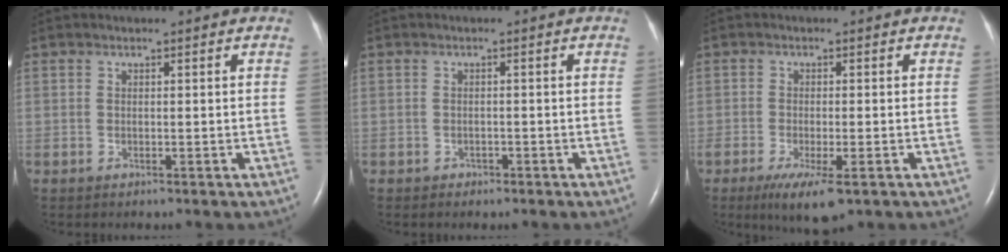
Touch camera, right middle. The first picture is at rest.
{"total": 0.8, "force": [-0.6, 0.6, 0.1], "torque": [-0.004, 0.003, -0.010]}
{"total": 6.3, "force": [-3.5, 1.3, 5.1], "torque": [-0.090, -0.018, -0.054]}